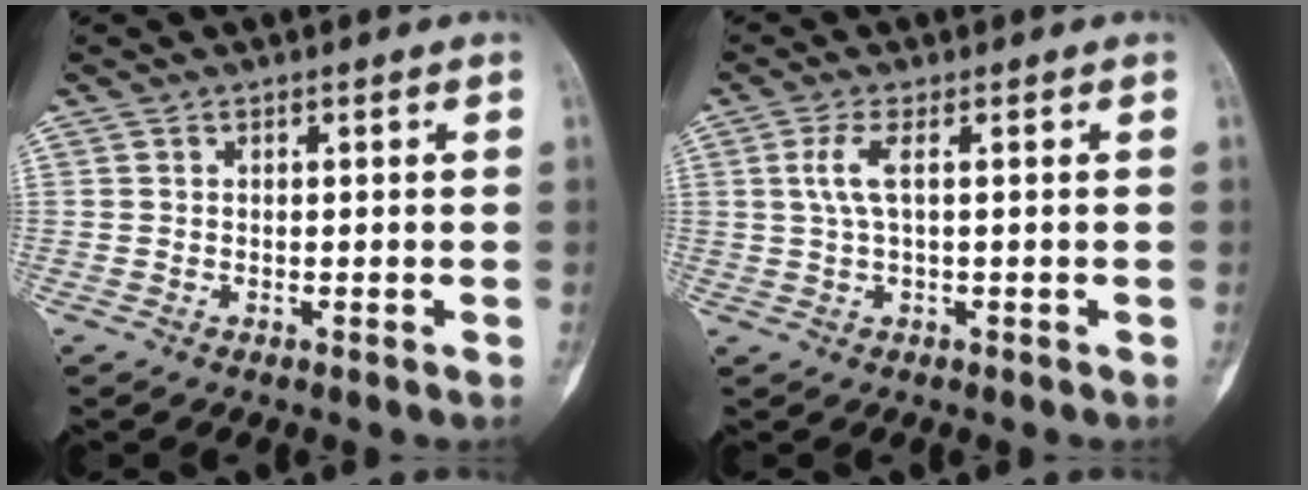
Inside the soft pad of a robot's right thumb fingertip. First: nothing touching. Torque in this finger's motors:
{"motor_torque": [0.46, 0.13, 0.38, 0.36, 0.04]}